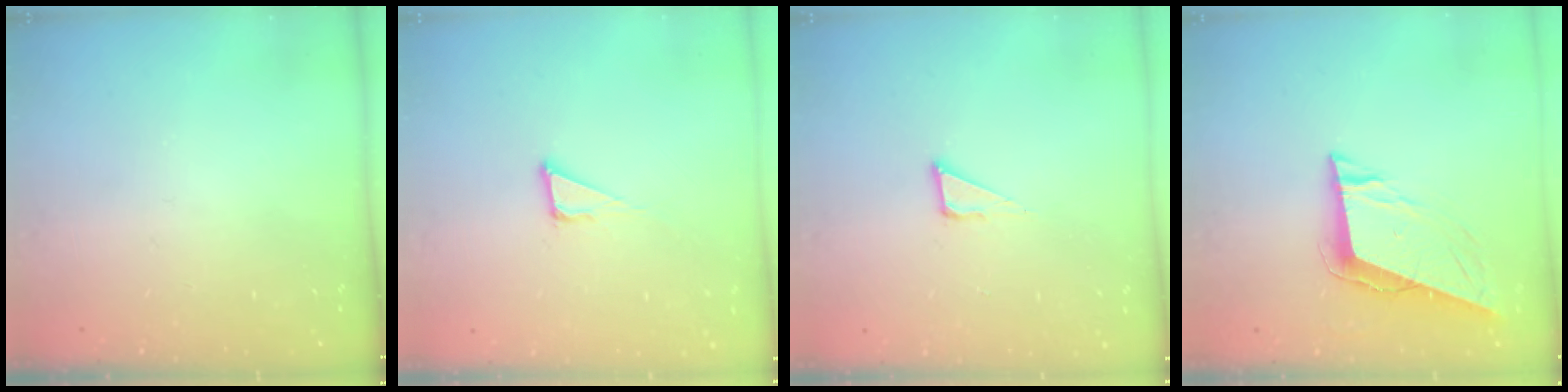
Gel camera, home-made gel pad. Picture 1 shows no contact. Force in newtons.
{"total": 3.8, "press": 3.8, "slide": 0.0}
{"total": 4.8, "press": 4.8, "slide": 0.4}
{"total": 9.1, "press": 8.5, "slide": 3.1}